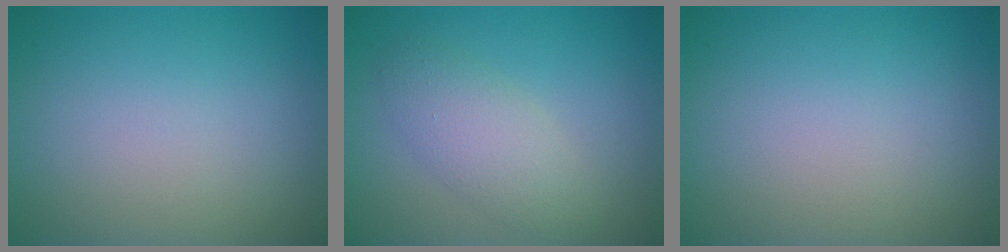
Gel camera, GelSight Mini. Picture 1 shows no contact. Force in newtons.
{"total": 3.3, "press": 3.3, "slide": 0.3}
{"total": 0.0}